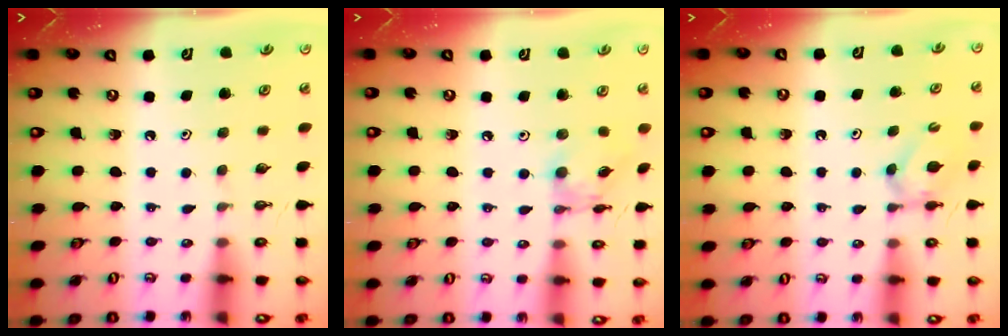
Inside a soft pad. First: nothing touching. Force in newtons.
{"total": 6.2, "press": 6.2, "slide": 0.3}
{"total": 4.8, "press": 4.7, "slide": 0.8}